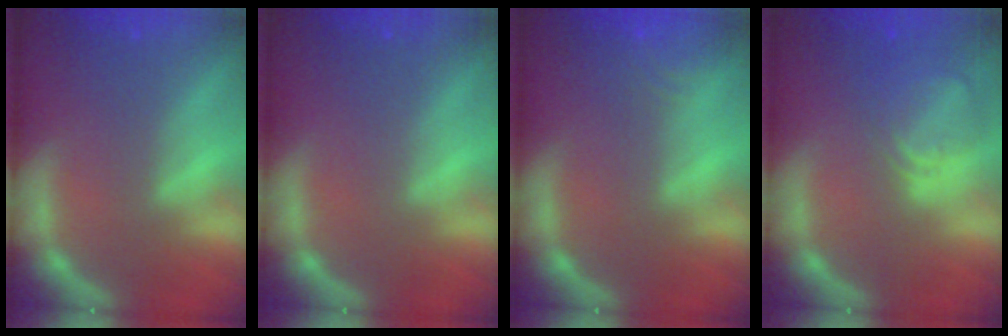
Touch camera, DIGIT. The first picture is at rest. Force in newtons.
{"total": 0.0}
{"total": 3.0}
{"total": 5.0}